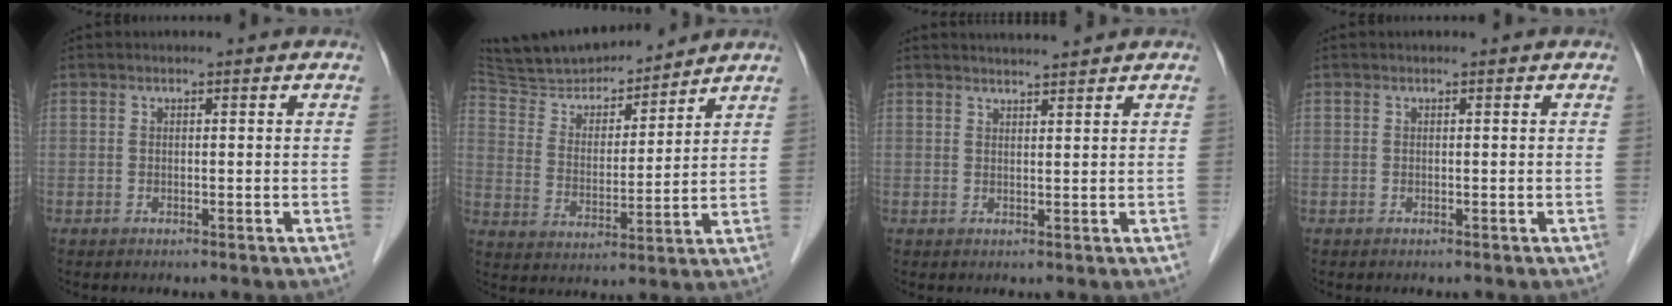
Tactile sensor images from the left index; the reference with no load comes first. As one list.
[{"total": 14.8, "force": [13.9, 2.7, 4.3], "torque": [-0.074, 0.007, 0.243]}, {"total": 3.4, "force": [3.3, -0.4, 0.8], "torque": [-0.014, 0.013, 0.052]}, {"total": 0.0}]